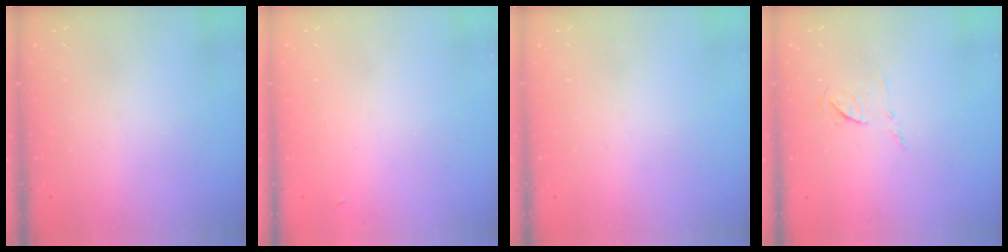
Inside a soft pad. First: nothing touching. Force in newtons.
{"total": 2.8, "press": 2.8, "slide": 0.4}
{"total": 0.0}
{"total": 7.3, "press": 7.3, "slide": 0.5}